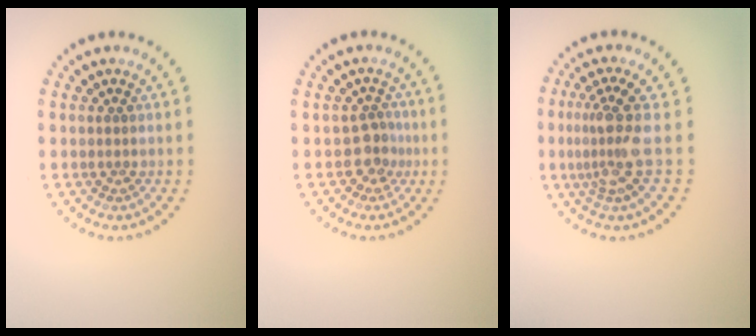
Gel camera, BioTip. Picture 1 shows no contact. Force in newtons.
{"total": 2.1, "press": 1.6, "slide": 1.4}
{"total": 3.5, "press": 2.4, "slide": 2.6}